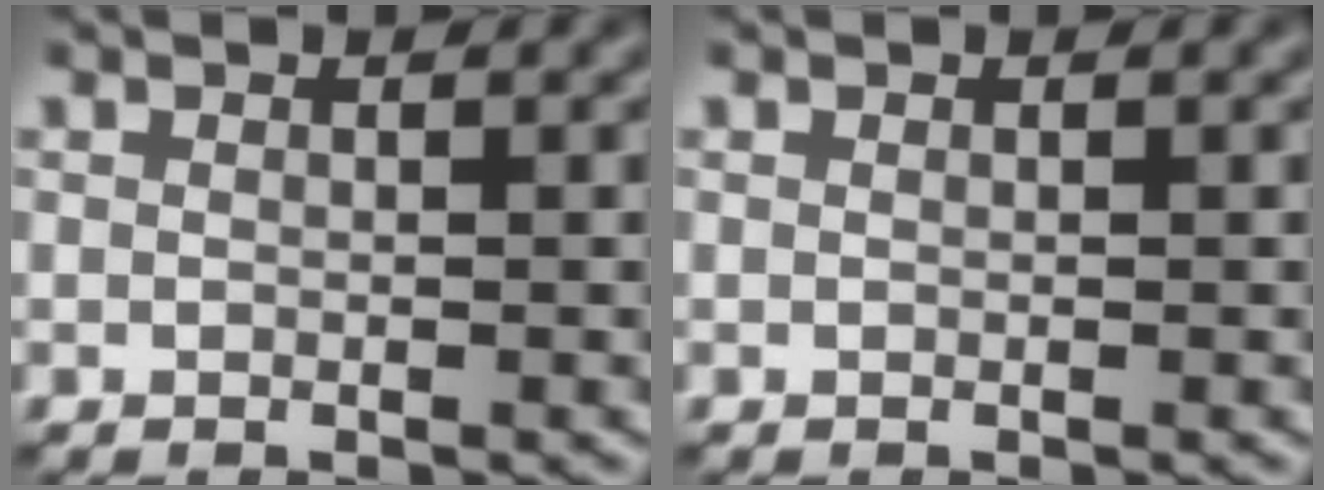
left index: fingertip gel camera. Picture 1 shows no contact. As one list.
[{"total": 0.0}]